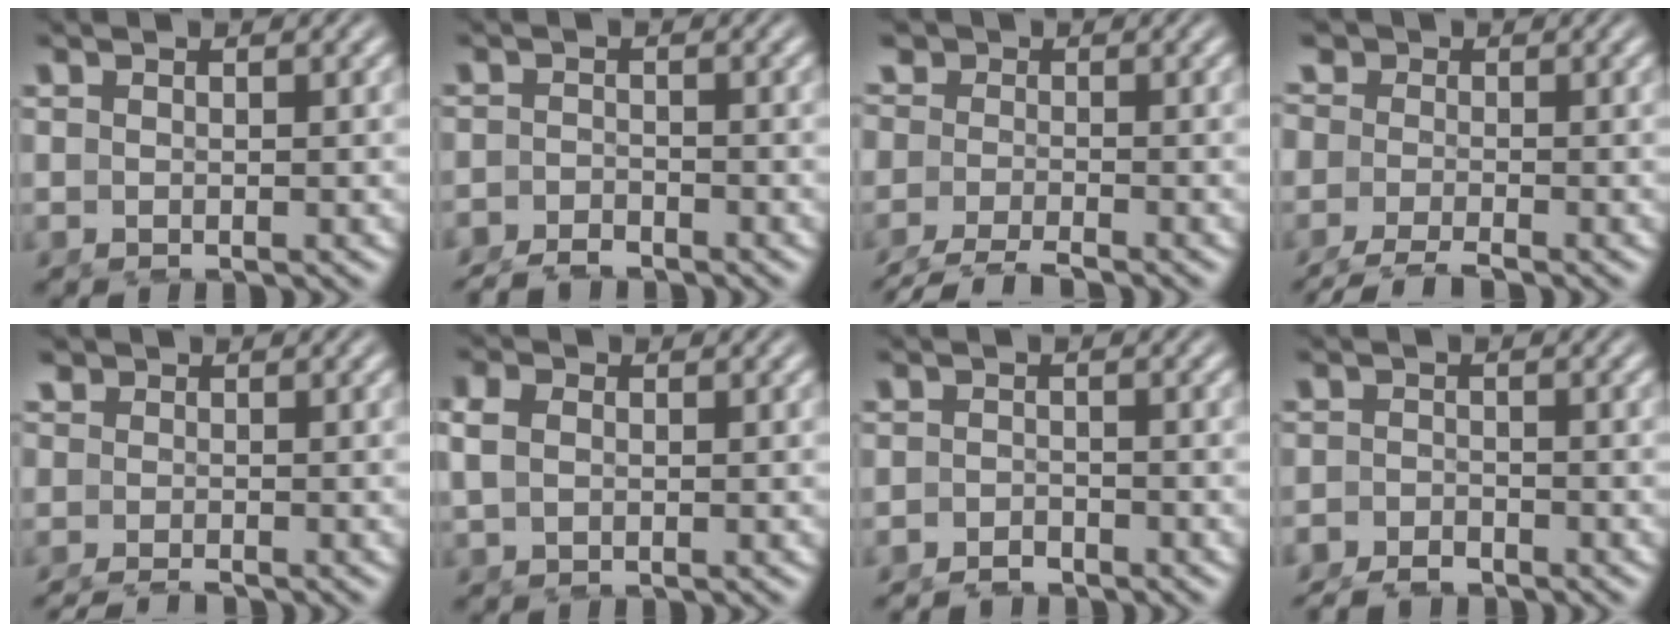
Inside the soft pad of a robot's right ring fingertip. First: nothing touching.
{"total": 2.3, "force": [-2.2, 0.1, -0.3], "torque": [0.007, -0.010, -0.038]}
{"total": 3.0, "force": [-2.1, 1.8, 1.0], "torque": [-0.014, -0.008, -0.040]}
{"total": 3.3, "force": [-1.5, 2.5, 1.4], "torque": [-0.019, -0.003, -0.036]}
{"total": 1.4, "force": [-1.2, 0.7, 0.0], "torque": [0.003, -0.011, -0.019]}
{"total": 1.3, "force": [0.5, 0.7, 1.0], "torque": [-0.026, -0.001, 0.011]}
{"total": 2.2, "force": [-2.1, 0.0, -0.6], "torque": [0.012, -0.012, -0.033]}
{"total": 2.4, "force": [-2.3, 0.4, -0.3], "torque": [0.005, -0.013, -0.038]}